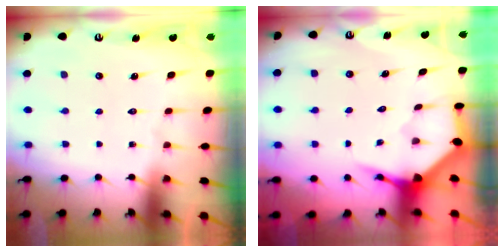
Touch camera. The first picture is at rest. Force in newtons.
{"total": 4.0, "press": 3.9, "slide": 0.5}